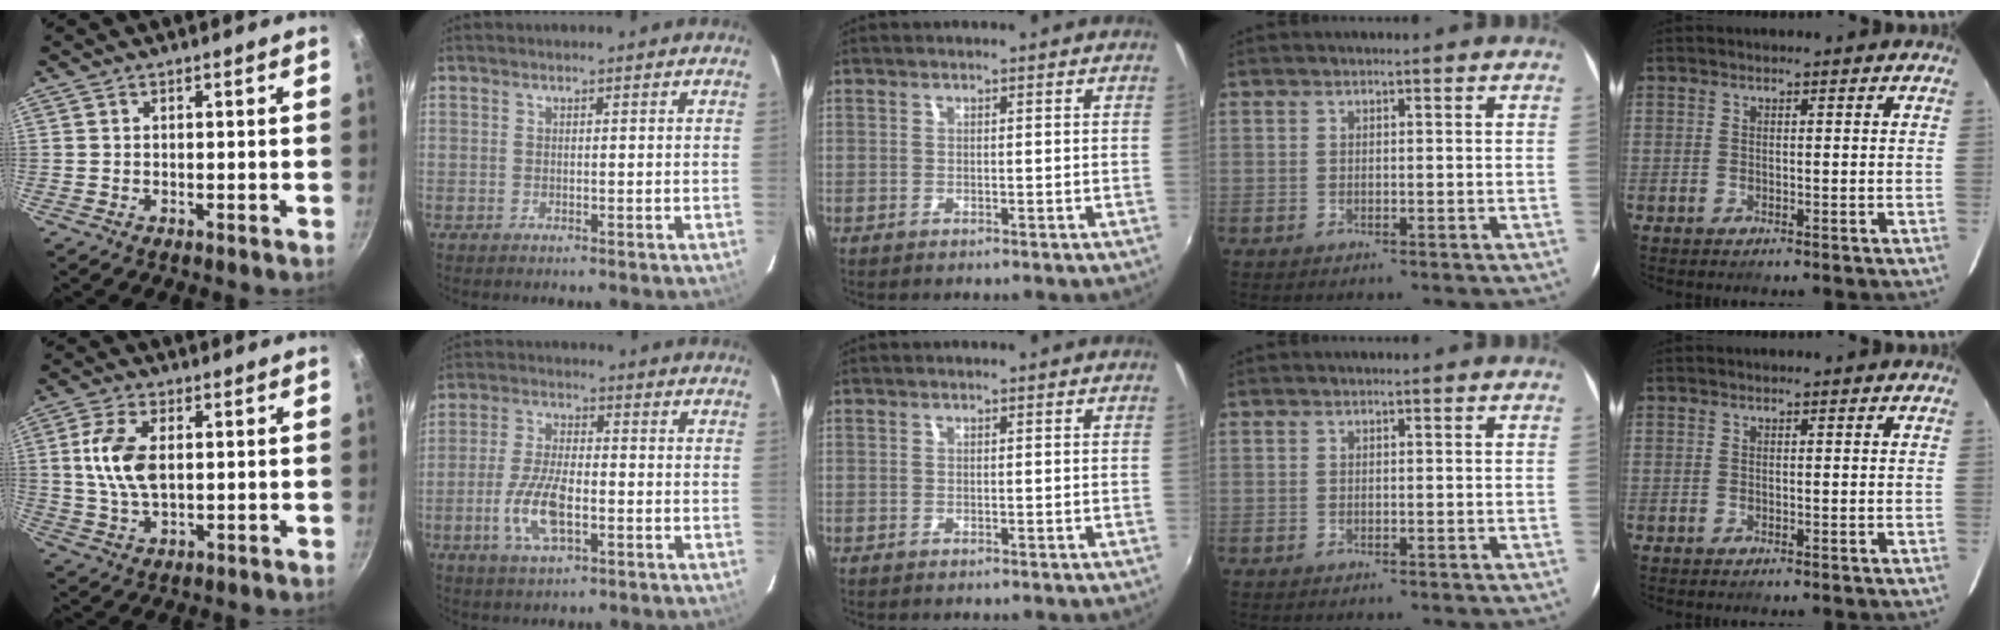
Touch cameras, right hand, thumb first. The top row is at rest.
{"thumb": {"total": 9.2, "force": [1.3, 4.9, 7.7], "torque": [-0.150, 0.002, 0.024]}, "index": {"total": 9.5, "force": [-3.1, 3.8, 8.2], "torque": [-0.173, -0.002, -0.058]}}